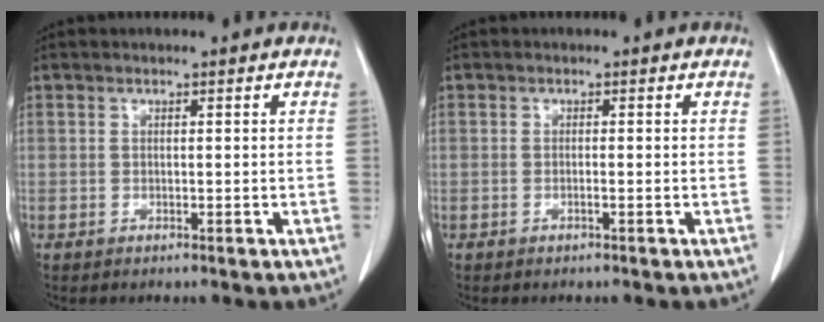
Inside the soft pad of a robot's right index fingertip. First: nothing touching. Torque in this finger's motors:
{"motor_torque": [-0.08, -0.02, -0.04, -0.01]}